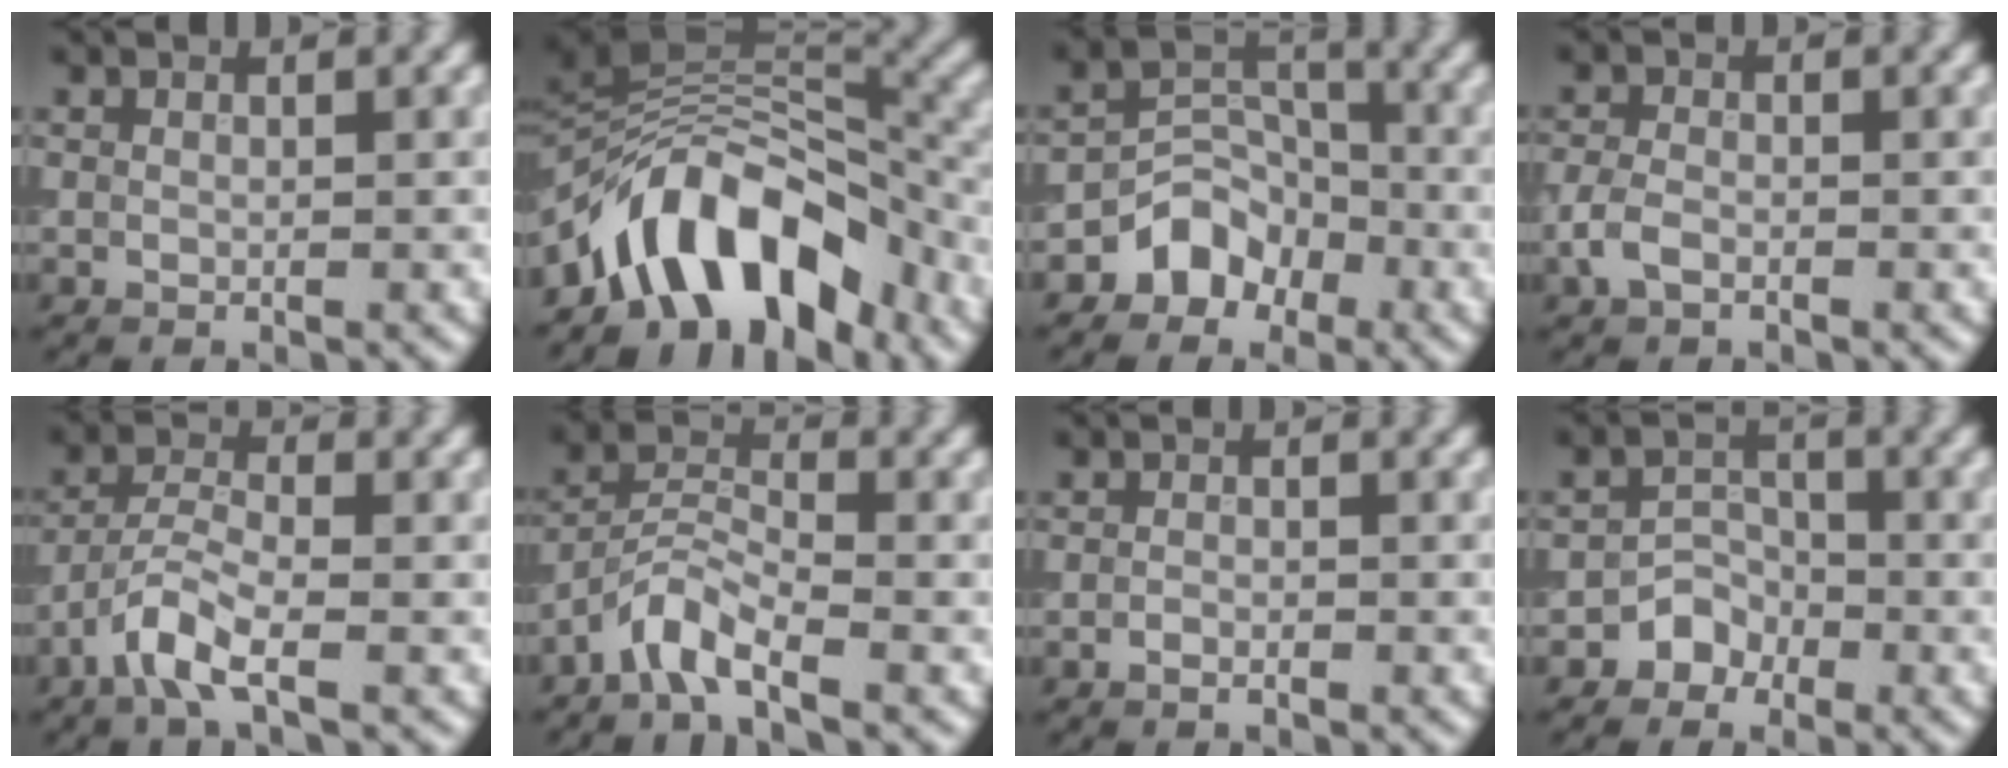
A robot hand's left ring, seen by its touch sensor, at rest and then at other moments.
{"total": 10.2, "force": [-6.3, 5.0, 6.3], "torque": [-0.072, 0.022, -0.121]}
{"total": 3.7, "force": [-2.3, 2.6, 1.2], "torque": [-0.004, 0.009, -0.044]}
{"total": 2.1, "force": [-1.1, 1.2, 1.3], "torque": [-0.031, 0.001, -0.029]}
{"total": 3.8, "force": [-2.3, 0.9, 2.9], "torque": [-0.066, 0.005, -0.059]}
{"total": 3.6, "force": [-2.7, 0.8, 2.3], "torque": [-0.048, 0.010, -0.065]}
{"total": 0.7, "force": [-0.5, 0.2, 0.4], "torque": [-0.009, -0.002, -0.012]}
{"total": 2.1, "force": [-1.4, 1.5, 0.3], "torque": [0.006, 0.009, -0.029]}